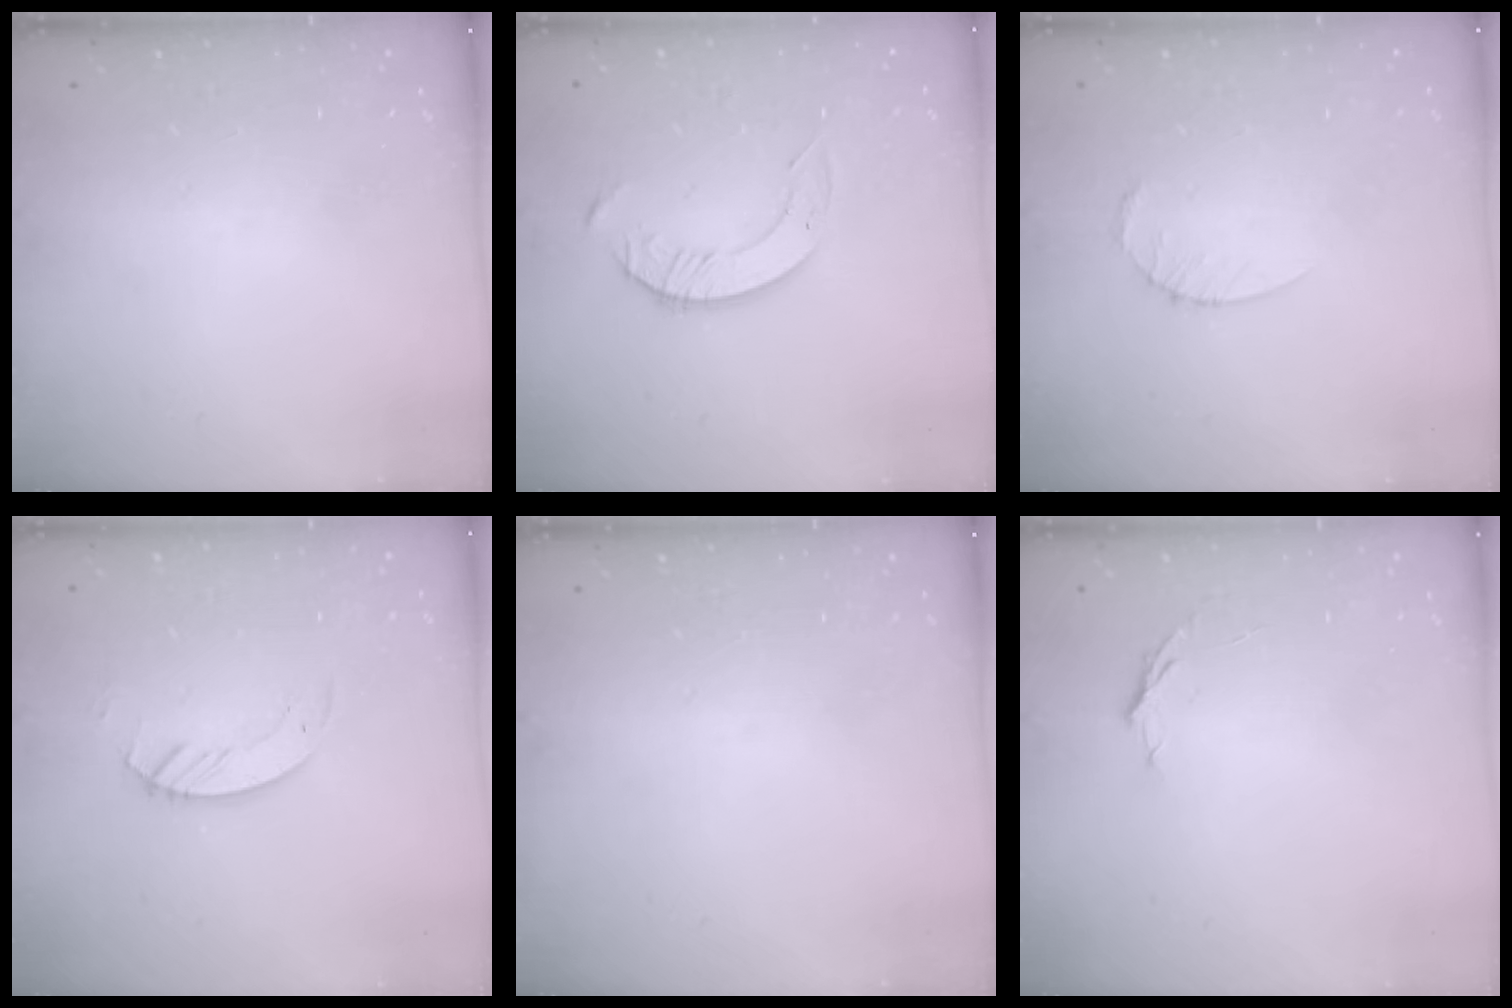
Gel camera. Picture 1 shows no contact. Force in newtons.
{"total": 4.7, "press": 4.6, "slide": 0.6}
{"total": 2.5, "press": 2.5, "slide": 0.3}
{"total": 2.9, "press": 2.9, "slide": 0.3}
{"total": 0.0}
{"total": 3.2, "press": 3.2, "slide": 0.3}